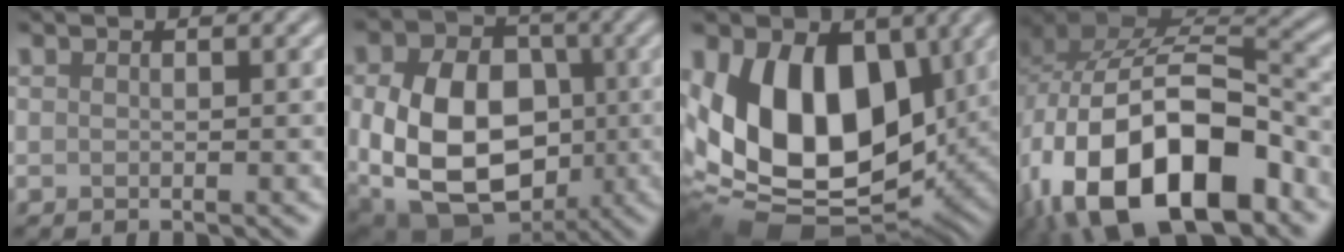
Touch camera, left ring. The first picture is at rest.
{"total": 13.8, "force": [-1.7, 10.2, 9.2], "torque": [-0.155, -0.023, -0.029]}
{"total": 15.4, "force": [1.1, 9.8, 11.9], "torque": [-0.203, -0.015, 0.005]}
{"total": 17.2, "force": [-7.6, 9.1, 12.5], "torque": [-0.218, -0.007, -0.131]}